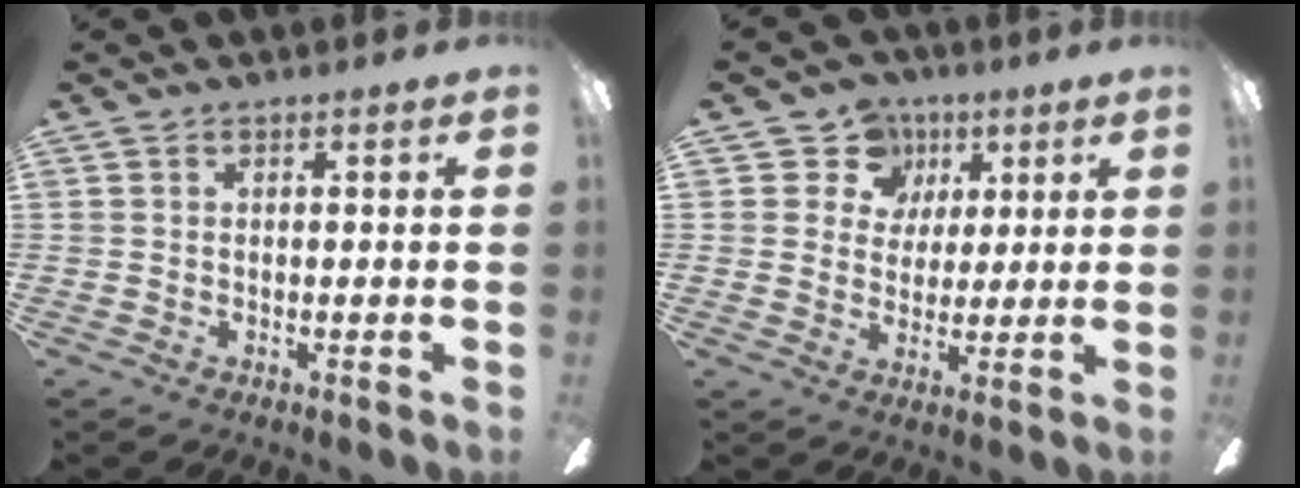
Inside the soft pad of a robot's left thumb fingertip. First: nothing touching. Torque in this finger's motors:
{"motor_torque": [0.26, 0.03, 0.03, -0.13, -0.08]}